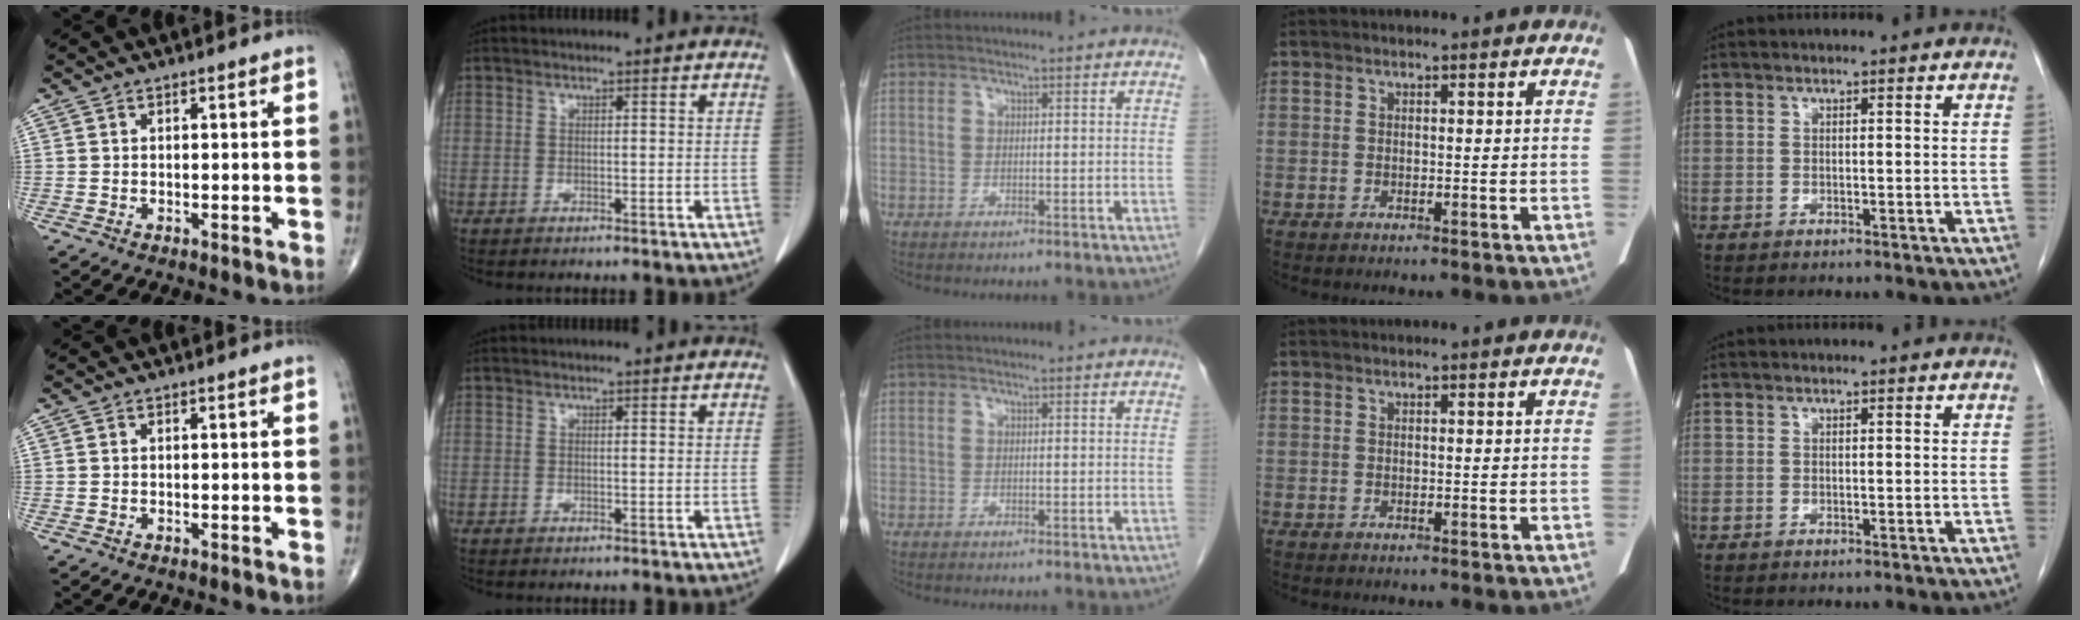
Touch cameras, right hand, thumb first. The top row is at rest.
{}